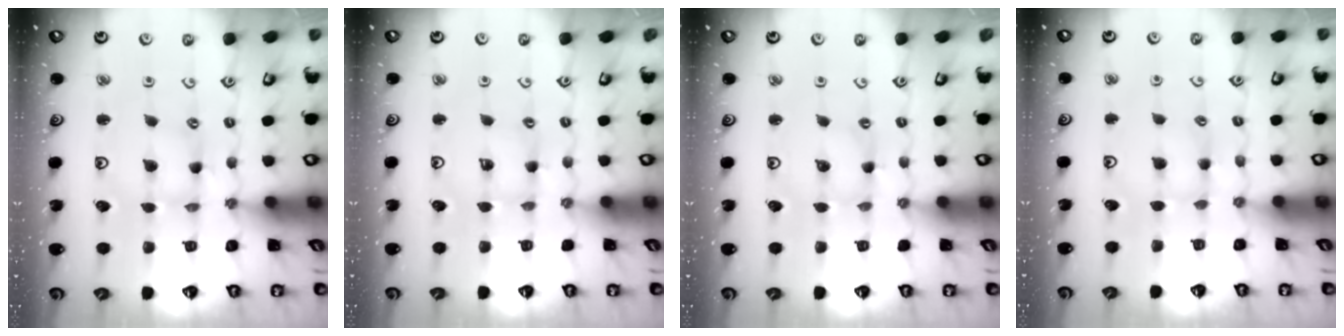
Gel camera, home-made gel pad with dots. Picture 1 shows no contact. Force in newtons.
{"total": 1.4, "press": 1.3, "slide": 0.2}
{"total": 0.0}
{"total": 2.6, "press": 2.5, "slide": 0.5}